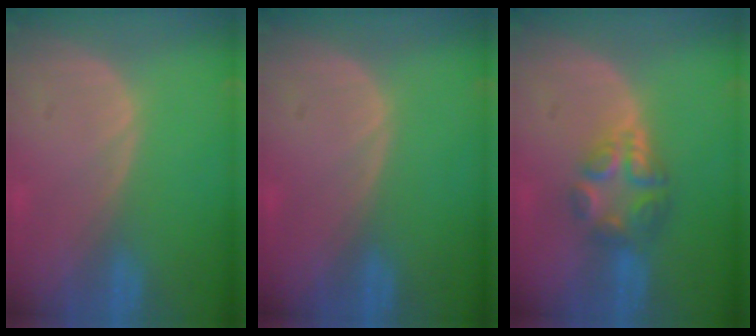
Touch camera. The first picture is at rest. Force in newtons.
{"total": 0.0}
{"total": 6.1, "press": 5.3, "slide": 3.0}